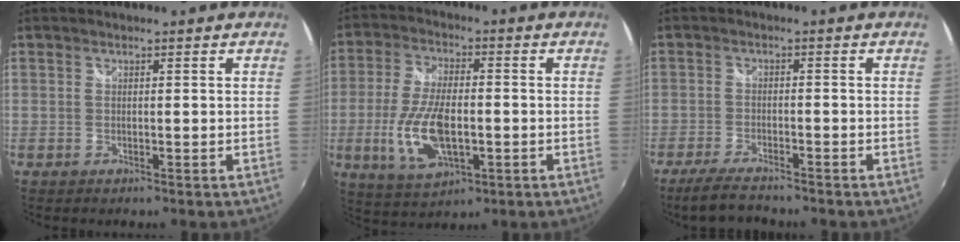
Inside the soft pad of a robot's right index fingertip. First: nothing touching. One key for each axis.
{"total": 12.6, "fx": -2.7, "fy": 5.7, "fz": 10.9, "tx": -0.224, "ty": -0.009, "tz": -0.046}
{"total": 6.5, "fx": -5.6, "fy": 1.3, "fz": 3.1, "tx": -0.083, "ty": -0.016, "tz": -0.102}